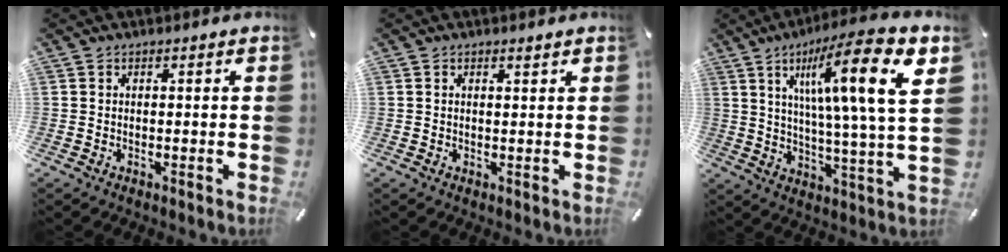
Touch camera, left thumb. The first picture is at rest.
{"total": 0.9, "force": [0.7, 0.1, 0.6], "torque": [-0.012, -0.001, 0.012]}
{"total": 19.5, "force": [7.6, 3.2, 17.7], "torque": [-0.286, -0.031, 0.096]}